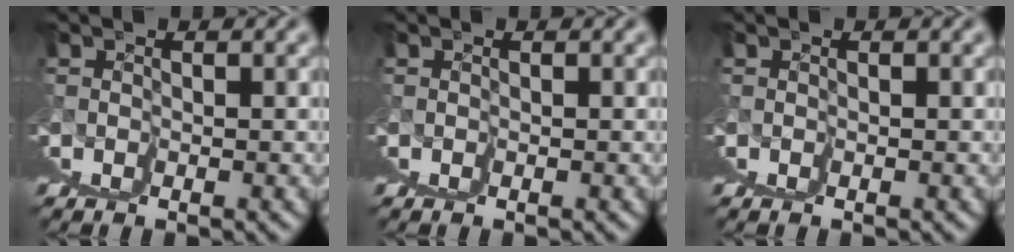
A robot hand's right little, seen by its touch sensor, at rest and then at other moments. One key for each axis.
{"total": 0.0}
{"total": 0.0}